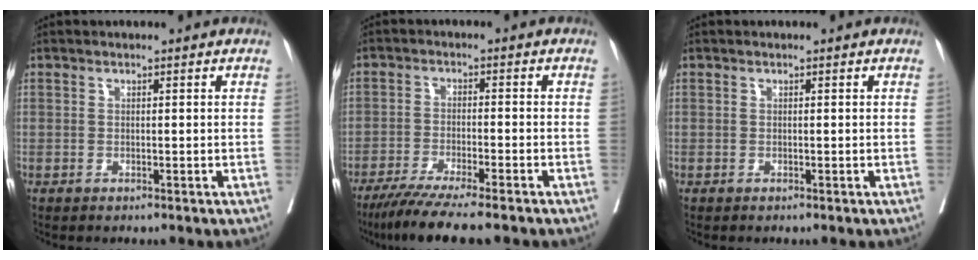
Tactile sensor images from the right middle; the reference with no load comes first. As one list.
[{"total": 10.2, "force": [-8.2, -0.2, 6.0], "torque": [-0.091, -0.027, -0.132]}, {"total": 0.0}]